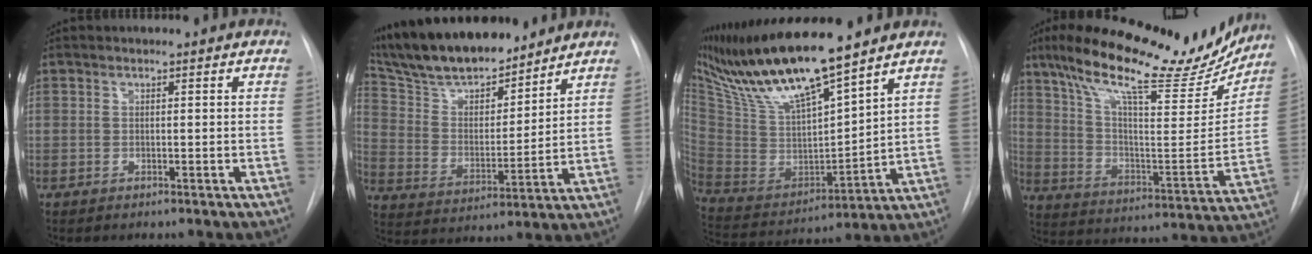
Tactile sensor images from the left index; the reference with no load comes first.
{"total": 18.2, "force": [16.0, 4.2, 7.6], "torque": [-0.138, 0.015, 0.282]}
{"total": 17.7, "force": [14.4, 1.1, 10.2], "torque": [-0.195, -0.013, 0.280]}
{"total": 25.7, "force": [20.1, 6.7, 14.5], "torque": [-0.234, -0.003, 0.295]}